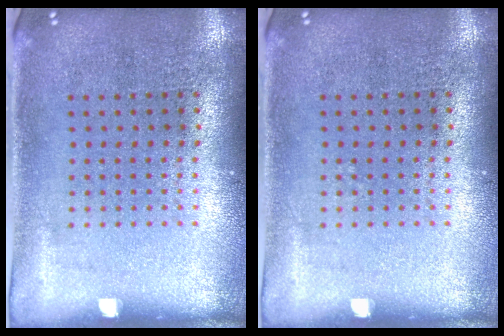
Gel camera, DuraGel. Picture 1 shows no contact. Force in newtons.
{"total": 0.0}